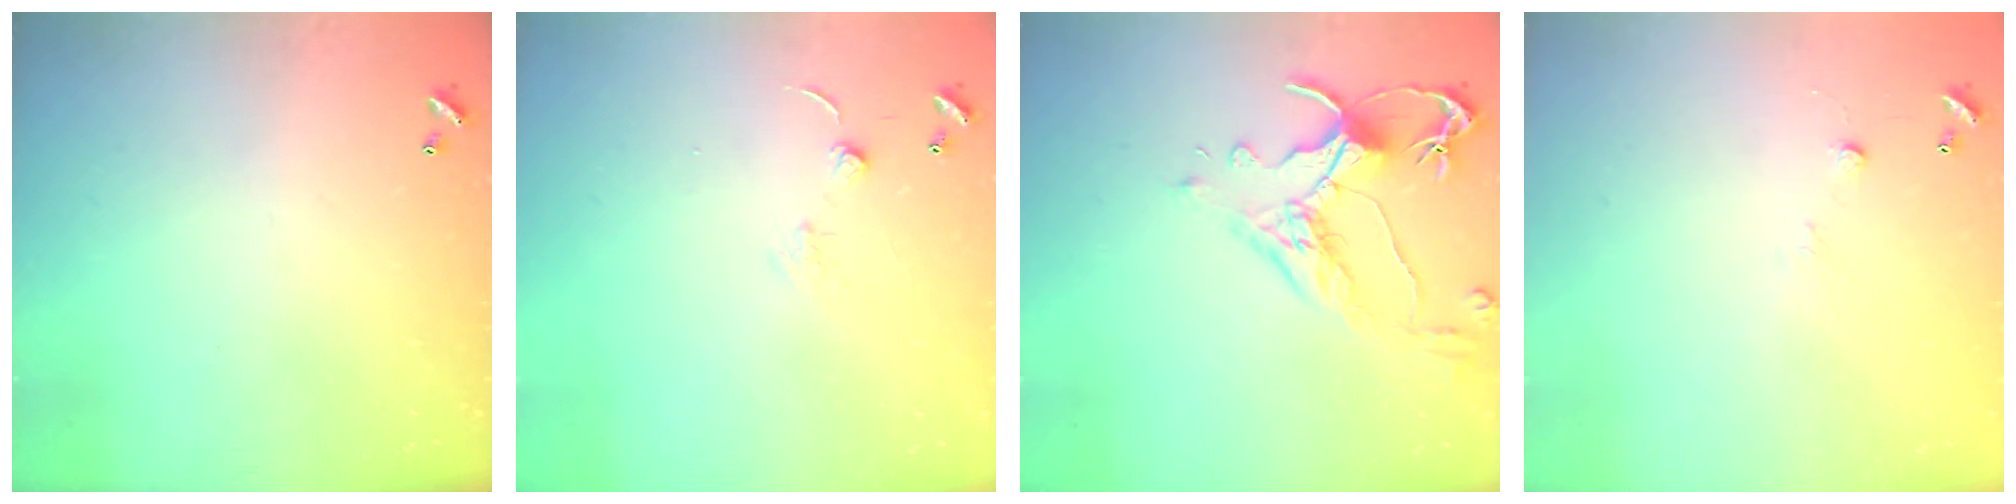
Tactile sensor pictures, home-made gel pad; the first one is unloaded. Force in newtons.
{"total": 0.9, "press": 0.9, "slide": 0.3}
{"total": 2.5, "press": 2.1, "slide": 1.2}
{"total": 4.9, "press": 4.9, "slide": 0.7}